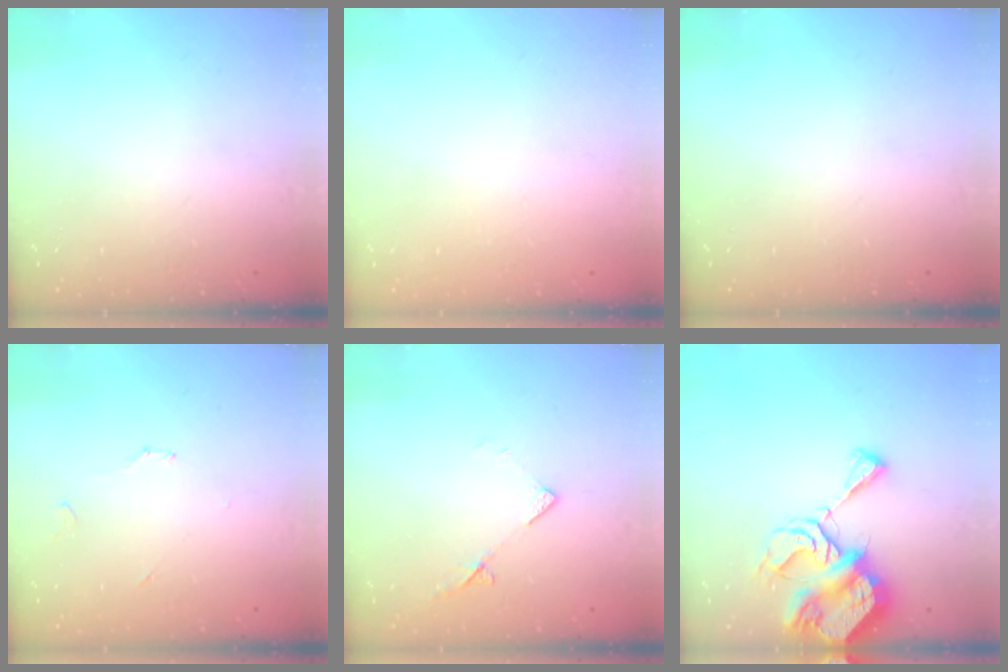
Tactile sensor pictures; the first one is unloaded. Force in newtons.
{"total": 1.8, "press": 1.8, "slide": 0.1}
{"total": 0.0}
{"total": 3.5, "press": 3.4, "slide": 0.5}
{"total": 6.2, "press": 6.2, "slide": 0.7}
{"total": 10.2, "press": 10.1, "slide": 1.0}